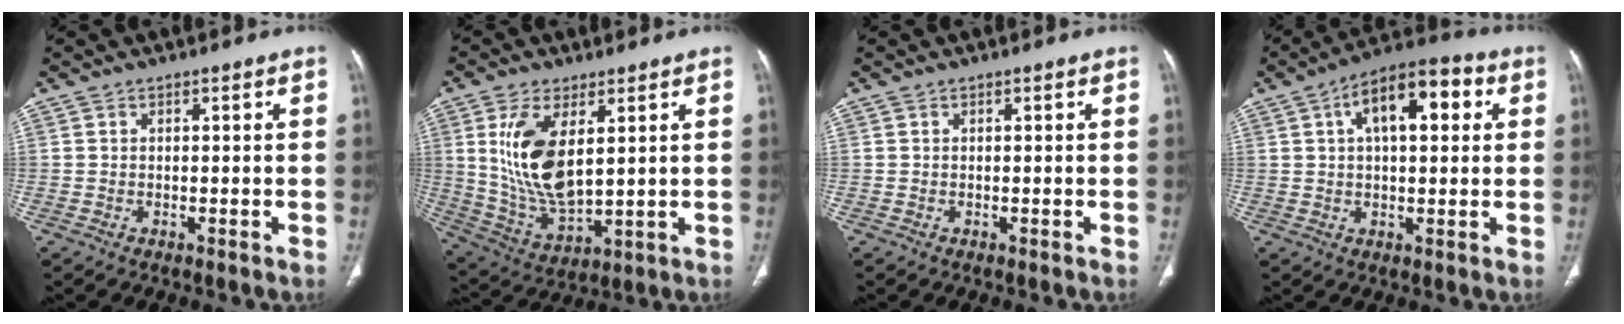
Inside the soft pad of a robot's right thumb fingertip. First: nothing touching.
{"total": 14.1, "force": [3.8, 6.7, 11.8], "torque": [-0.232, -0.025, 0.091]}
{"total": 0.0}
{"total": 13.4, "force": [4.0, 6.4, 11.1], "torque": [-0.153, 0.025, 0.056]}